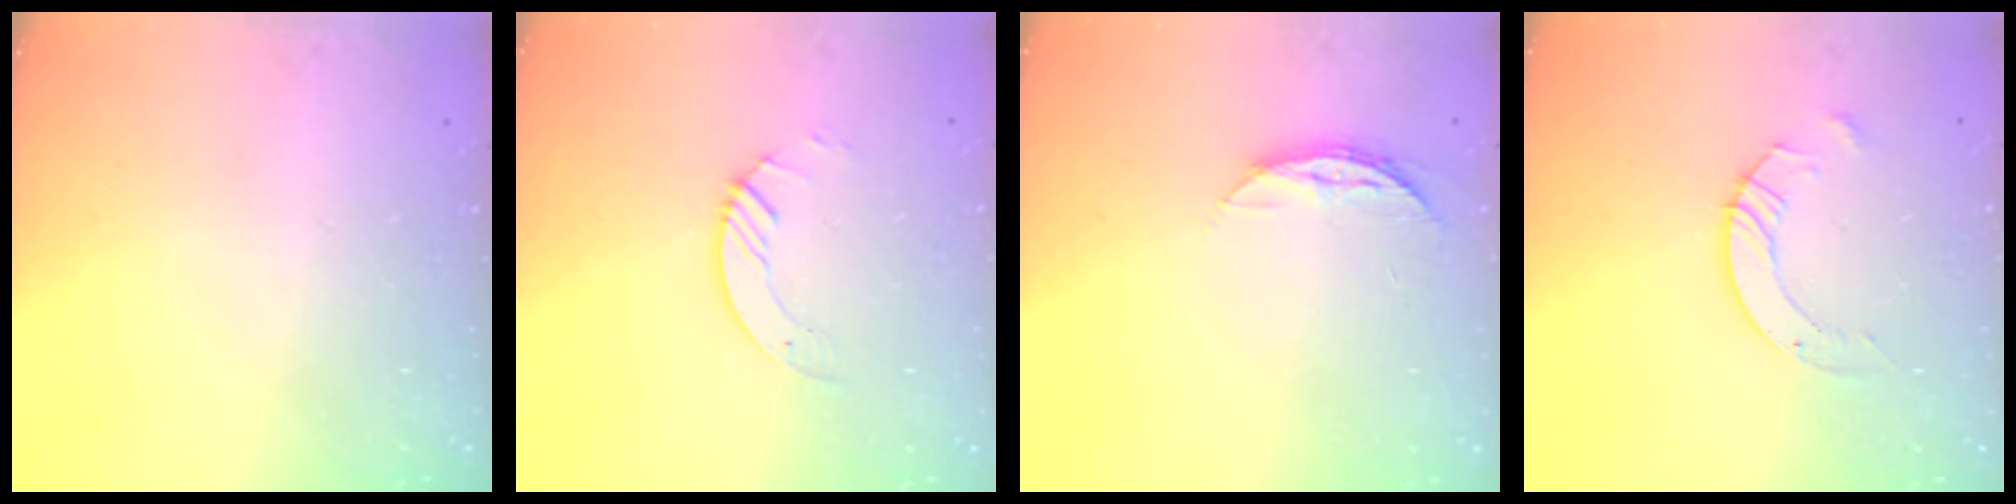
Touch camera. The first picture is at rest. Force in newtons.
{"total": 2.6, "press": 2.6, "slide": 0.3}
{"total": 7.3, "press": 7.3, "slide": 0.6}
{"total": 5.0, "press": 5.0, "slide": 0.3}